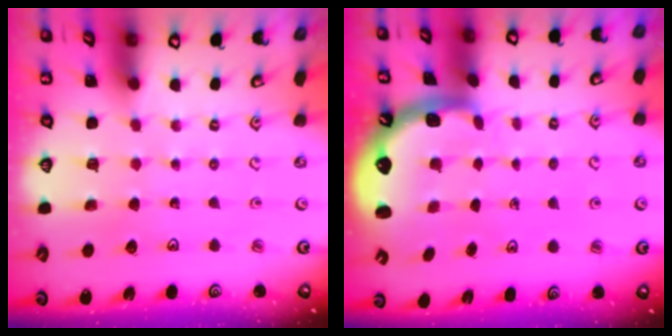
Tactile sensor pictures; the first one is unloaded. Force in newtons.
{"total": 1.5, "press": 1.4, "slide": 0.6}